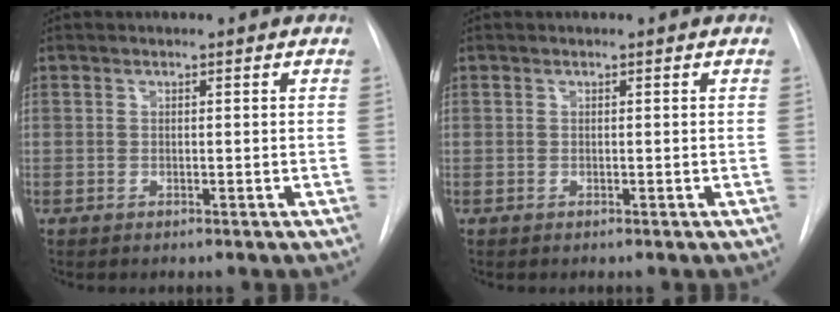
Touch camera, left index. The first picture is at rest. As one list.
[{"total": 0.0}]